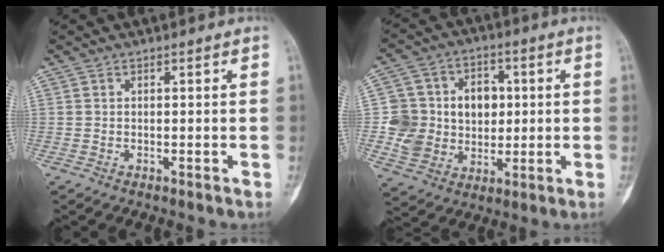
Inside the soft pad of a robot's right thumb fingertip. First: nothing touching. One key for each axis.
{"total": 14.1, "fx": 0.8, "fy": 12.5, "fz": 6.5, "tx": -0.072, "ty": 0.021, "tz": 0.028}